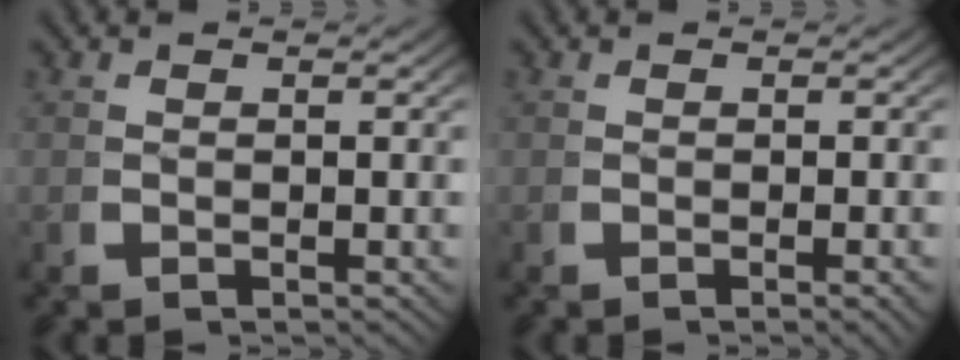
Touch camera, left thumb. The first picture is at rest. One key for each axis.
{"total": 1.0, "fx": -0.3, "fy": 0.1, "fz": 0.9, "tx": -0.016, "ty": 0.005, "tz": -0.006}